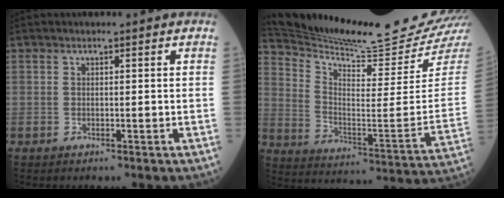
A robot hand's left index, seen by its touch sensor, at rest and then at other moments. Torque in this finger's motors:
{"motor_torque": [0.79, -1.35, 0.06, -0.01]}